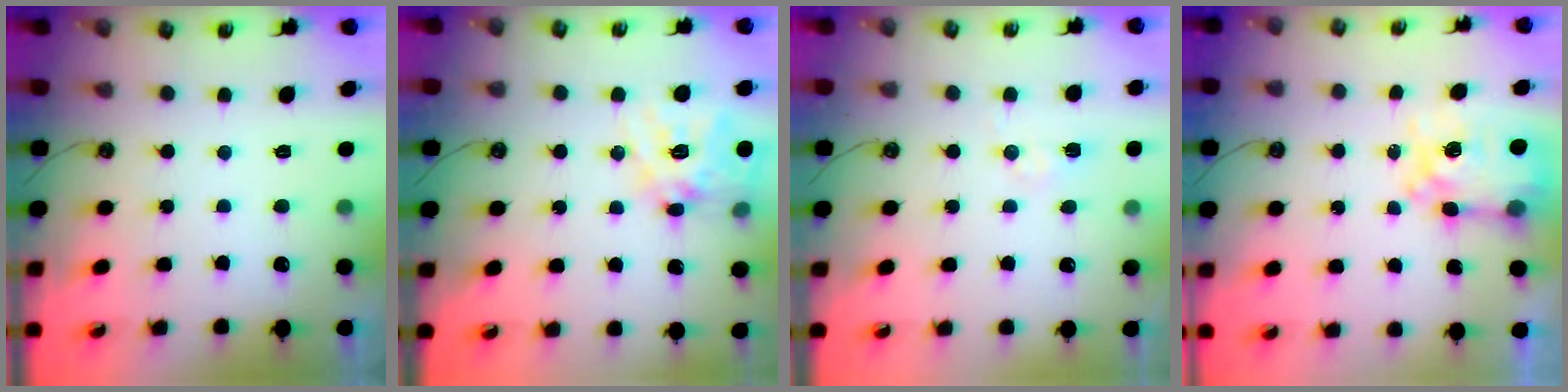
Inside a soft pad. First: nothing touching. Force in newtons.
{"total": 15.5, "press": 15.3, "slide": 2.4}
{"total": 4.6, "press": 4.6, "slide": 0.3}
{"total": 8.0, "press": 8.0, "slide": 0.7}